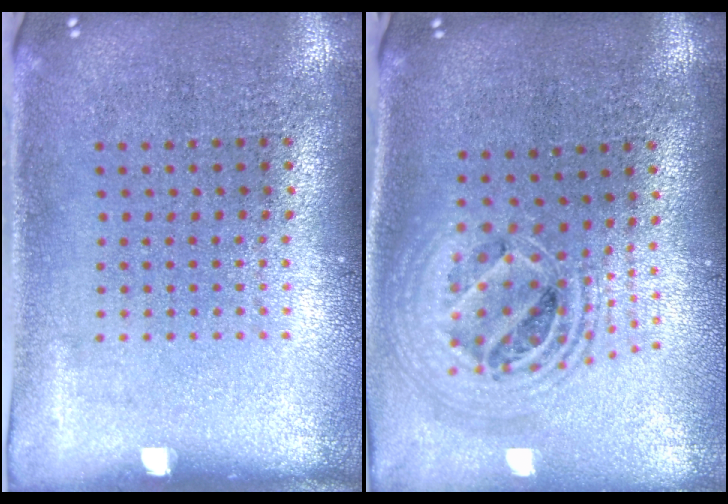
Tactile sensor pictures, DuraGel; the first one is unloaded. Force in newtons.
{"total": 2.2, "press": 1.7, "slide": 1.4}